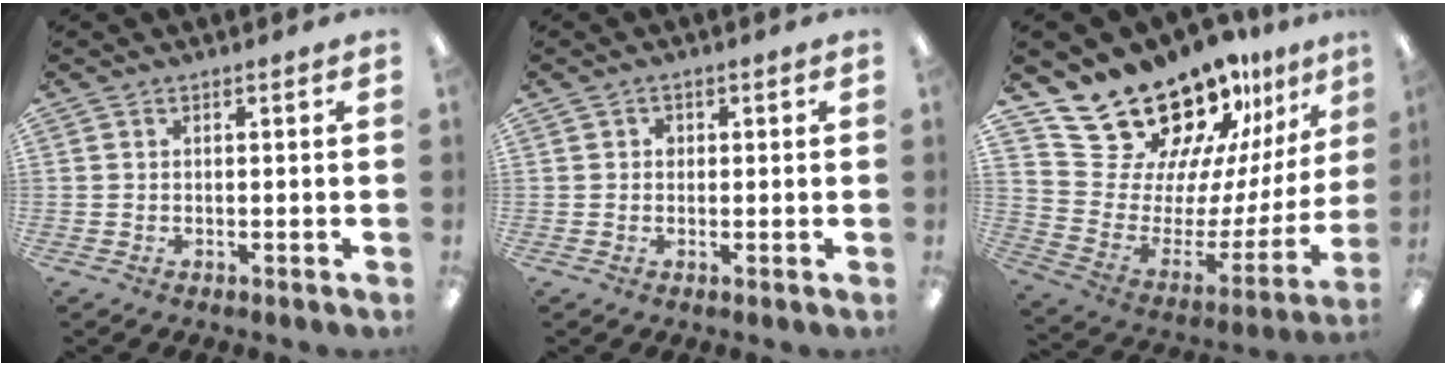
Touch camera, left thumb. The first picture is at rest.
{"total": 1.6, "force": [0.4, 1.4, 0.7], "torque": [-0.006, 0.004, 0.003]}
{"total": 21.8, "force": [19.6, 7.6, 6.0], "torque": [-0.101, -0.163, 0.361]}